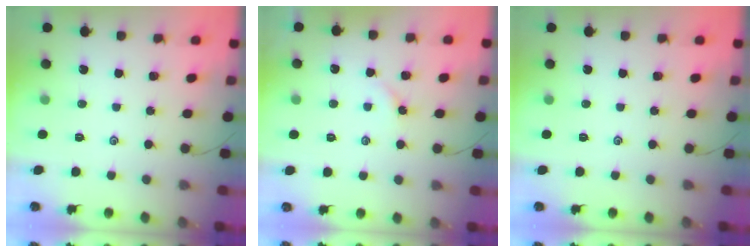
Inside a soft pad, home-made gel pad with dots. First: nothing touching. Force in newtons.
{"total": 1.8, "press": 1.8, "slide": 0.4}
{"total": 0.0}